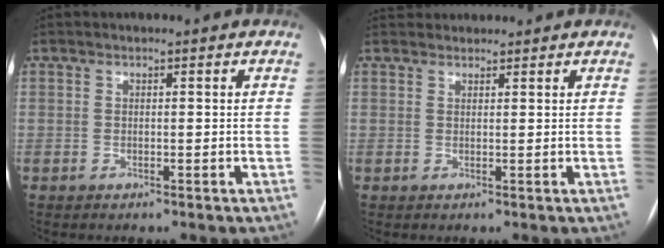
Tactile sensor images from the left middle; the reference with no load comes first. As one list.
[{"total": 2.7, "force": [2.6, 0.9, 0.0], "torque": [0.004, 0.030, 0.042]}]